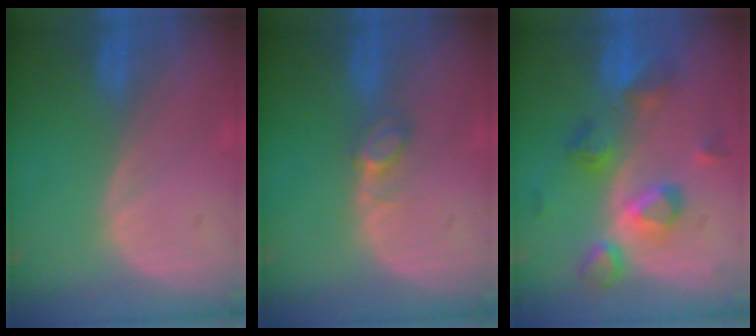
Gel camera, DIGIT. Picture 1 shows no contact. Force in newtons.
{"total": 2.2, "press": 2.2, "slide": 0.3}
{"total": 7.4, "press": 7.4, "slide": 0.8}